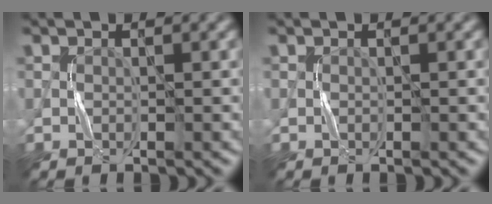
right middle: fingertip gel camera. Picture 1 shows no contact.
{"total": 0.0}